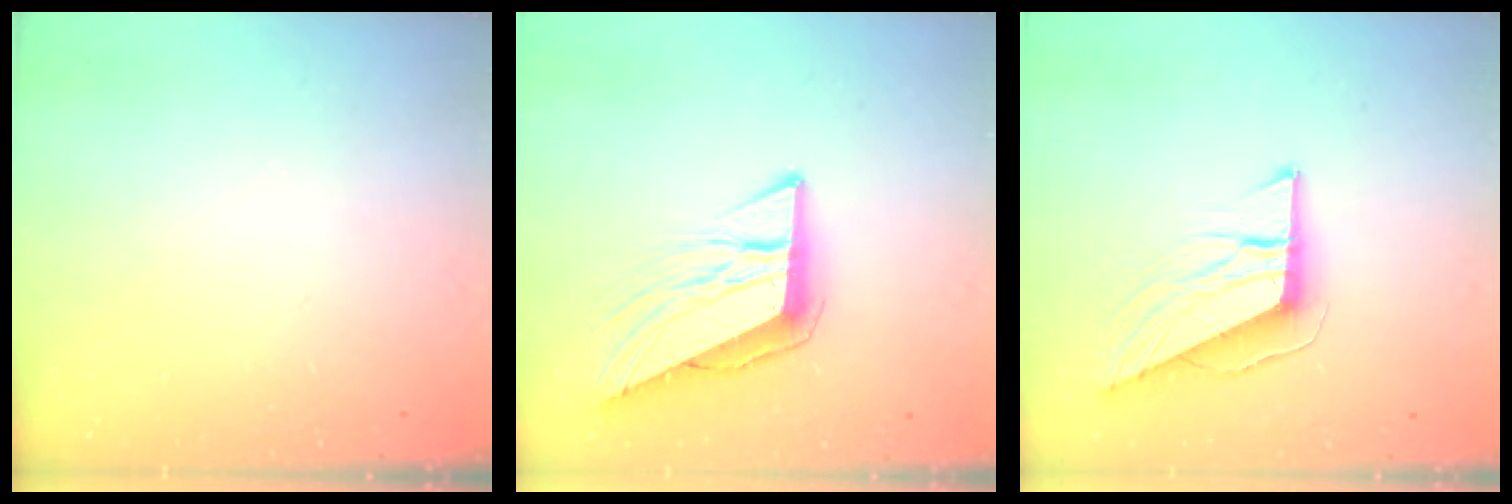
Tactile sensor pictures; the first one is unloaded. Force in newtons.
{"total": 9.9, "press": 9.9, "slide": 0.8}
{"total": 9.6, "press": 9.6, "slide": 0.5}